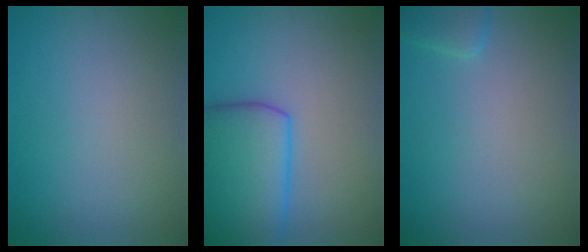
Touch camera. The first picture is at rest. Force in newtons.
{"total": 7.7, "press": 7.7, "slide": 0.2}
{"total": 1.7, "press": 1.7, "slide": 0.2}